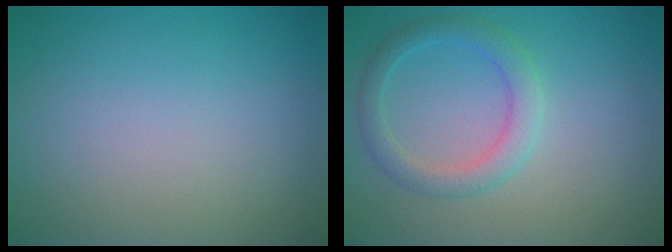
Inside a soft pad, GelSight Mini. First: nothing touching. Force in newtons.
{"total": 2.7, "press": 2.7, "slide": 0.1}